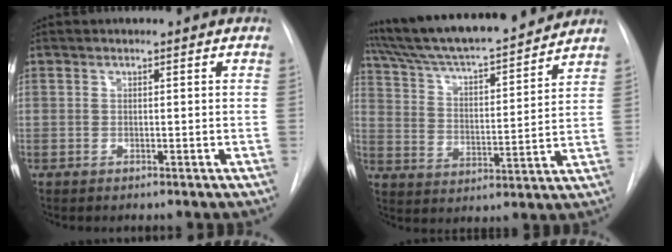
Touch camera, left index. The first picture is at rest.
{"total": 20.0, "force": [18.0, 1.9, 8.5], "torque": [-0.146, 0.006, 0.280]}